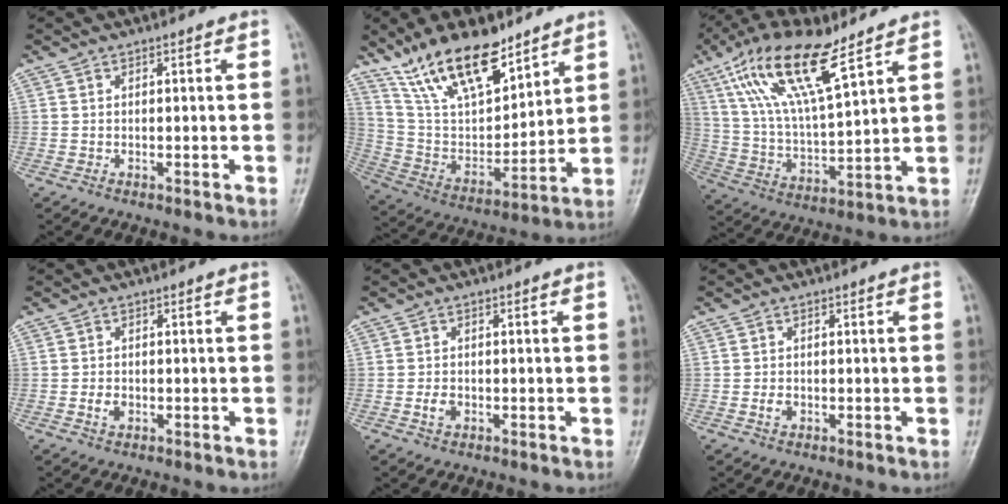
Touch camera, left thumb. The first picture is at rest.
{"total": 18.8, "force": [13.3, 7.6, 10.8], "torque": [-0.149, -0.064, 0.254]}
{"total": 17.3, "force": [10.1, 5.0, 13.1], "torque": [-0.249, -0.028, 0.201]}
{"total": 2.1, "force": [-0.6, 1.6, 1.3], "torque": [-0.020, 0.005, -0.012]}
{"total": 2.3, "force": [-0.7, 1.7, 1.4], "torque": [-0.022, 0.006, -0.014]}
{"total": 1.7, "force": [-0.5, 1.3, 1.0], "torque": [-0.016, 0.004, -0.009]}